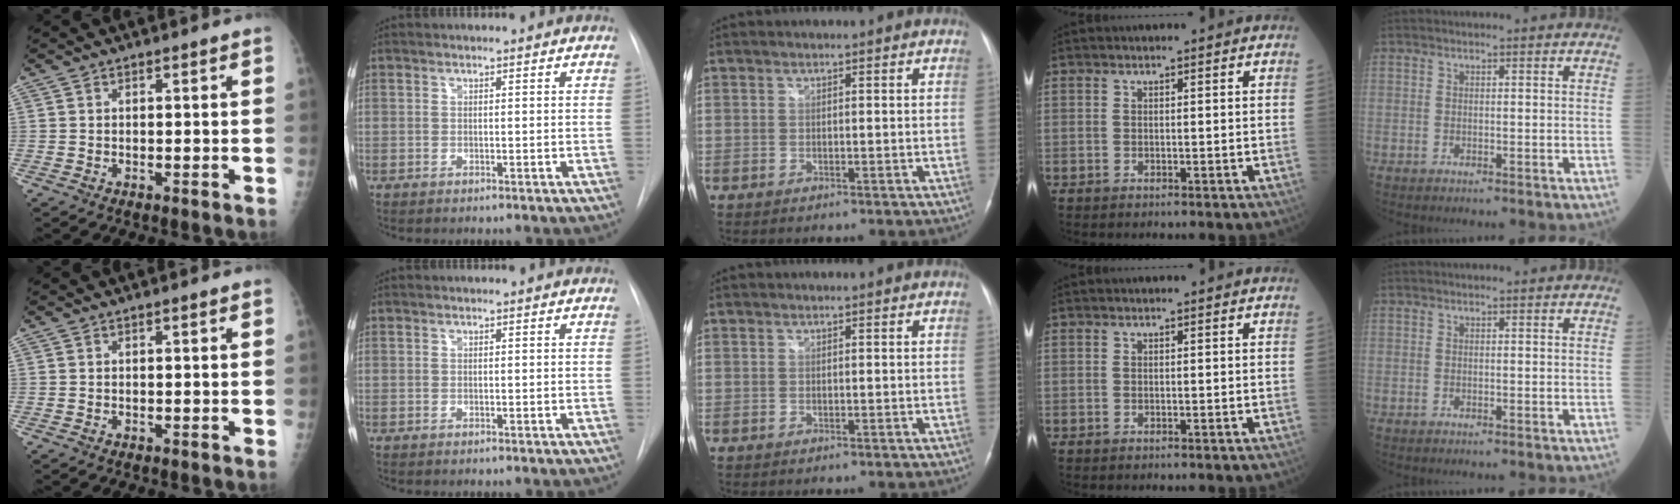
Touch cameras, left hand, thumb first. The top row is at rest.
{"index": {"total": 0.7, "force": [-0.7, -0.1, -0.1], "torque": [0.005, -0.006, -0.011]}}